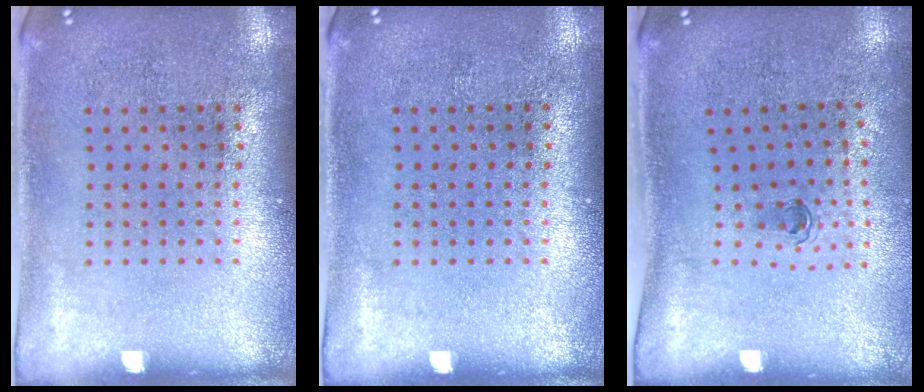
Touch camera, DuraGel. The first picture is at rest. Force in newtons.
{"total": 0.0}
{"total": 0.6, "press": 0.3, "slide": 0.5}